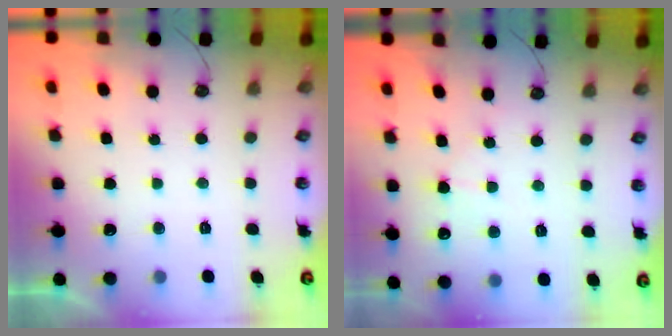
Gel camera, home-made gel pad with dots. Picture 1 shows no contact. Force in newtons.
{"total": 3.2, "press": 3.1, "slide": 0.4}